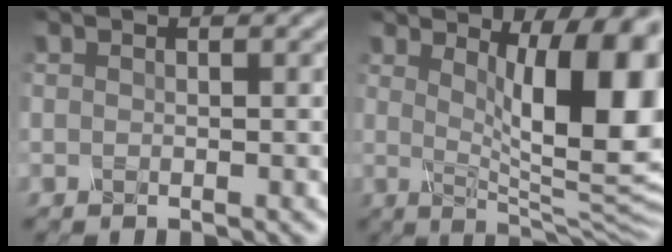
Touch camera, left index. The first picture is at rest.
{"total": 13.6, "force": [3.0, 4.0, 12.7], "torque": [-0.146, -0.012, 0.050]}